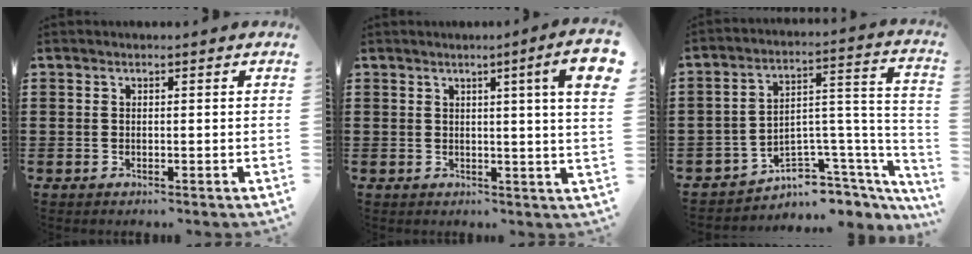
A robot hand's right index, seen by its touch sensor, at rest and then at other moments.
{"total": 6.6, "force": [2.5, -0.5, 6.1], "torque": [-0.102, -0.008, 0.036]}
{"total": 5.4, "force": [-4.5, 2.7, 1.2], "torque": [-0.027, -0.004, -0.084]}